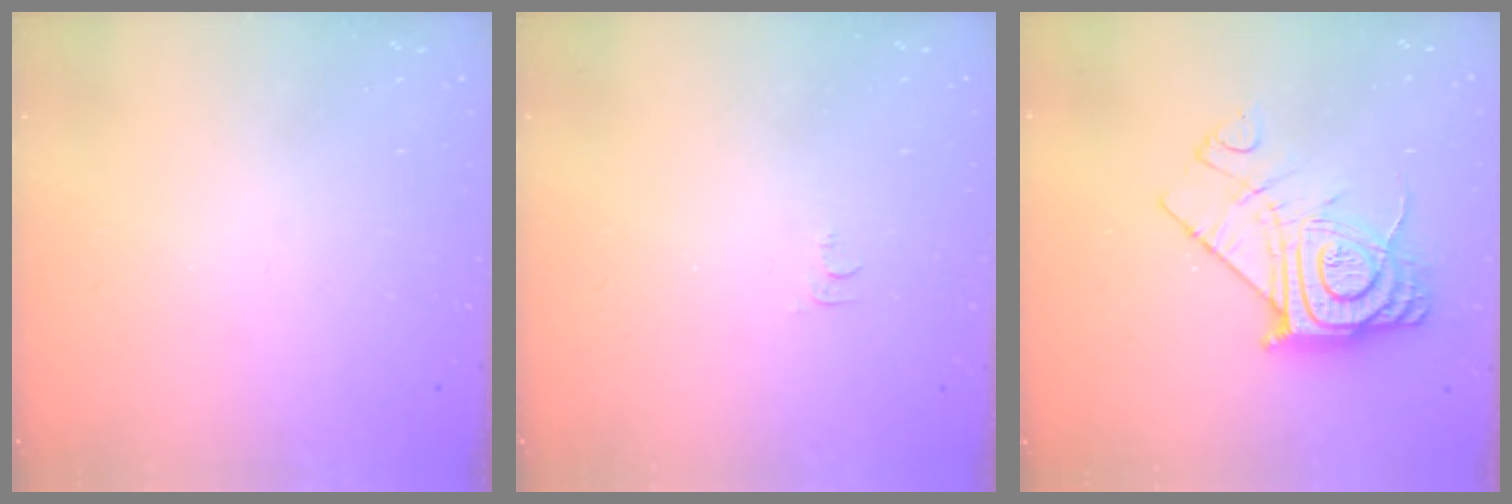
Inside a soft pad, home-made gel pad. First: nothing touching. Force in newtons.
{"total": 3.5, "press": 3.5, "slide": 0.4}
{"total": 14.9, "press": 14.8, "slide": 1.2}